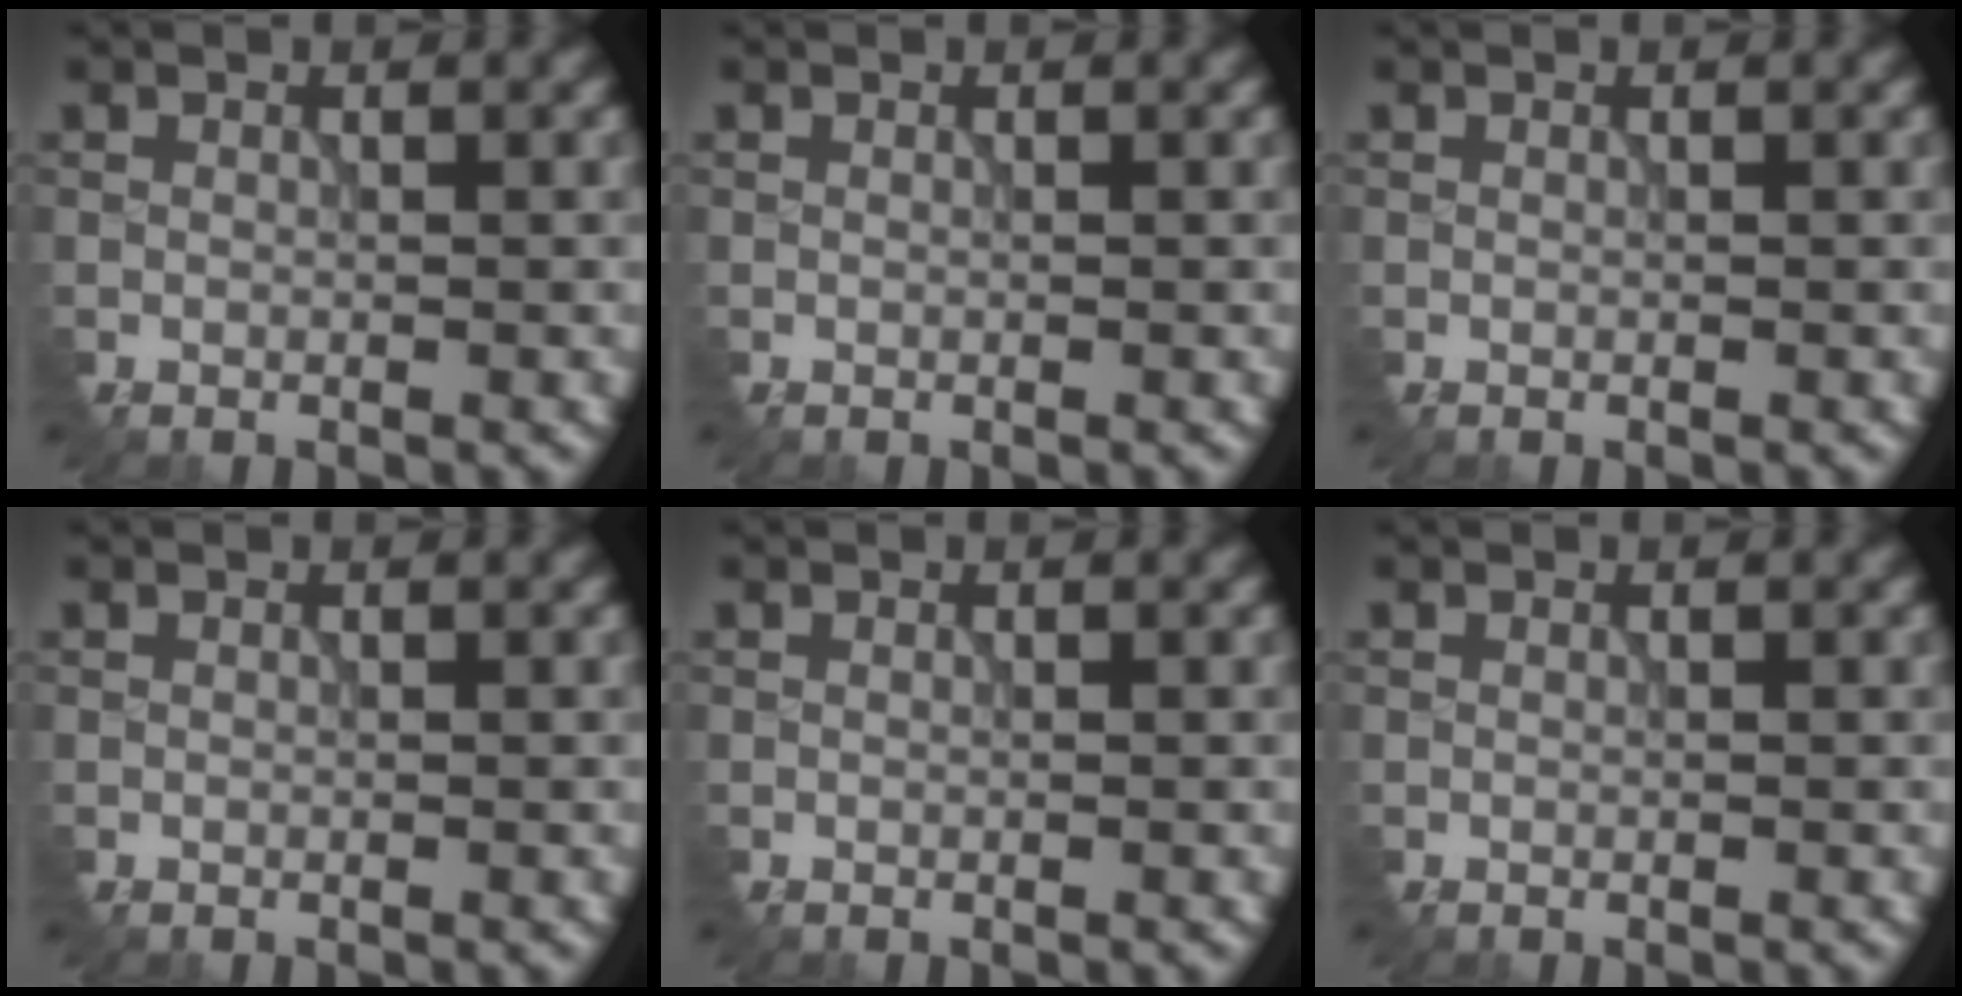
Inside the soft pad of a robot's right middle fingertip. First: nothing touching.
{"total": 0.0}
{"total": 0.0}
{"total": 0.0}
{"total": 0.0}
{"total": 0.0}